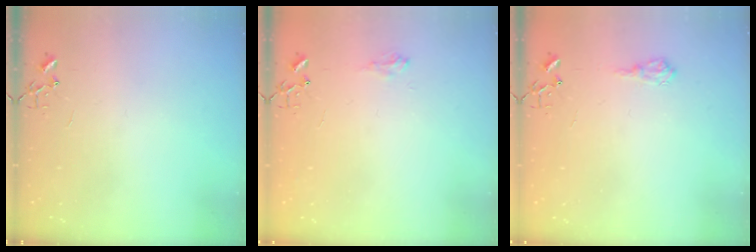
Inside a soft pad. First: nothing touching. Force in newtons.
{"total": 7.9, "press": 7.8, "slide": 1.0}
{"total": 7.7, "press": 7.7, "slide": 0.9}